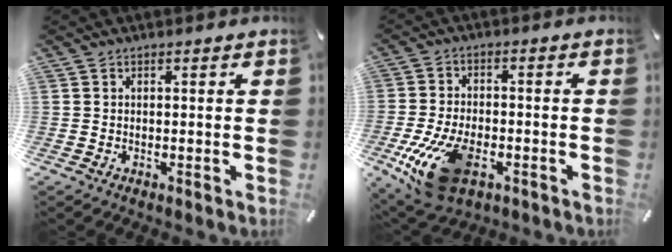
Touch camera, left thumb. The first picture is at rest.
{"total": 15.6, "force": [-5.8, 8.9, 11.4], "torque": [-0.219, 0.015, -0.090]}